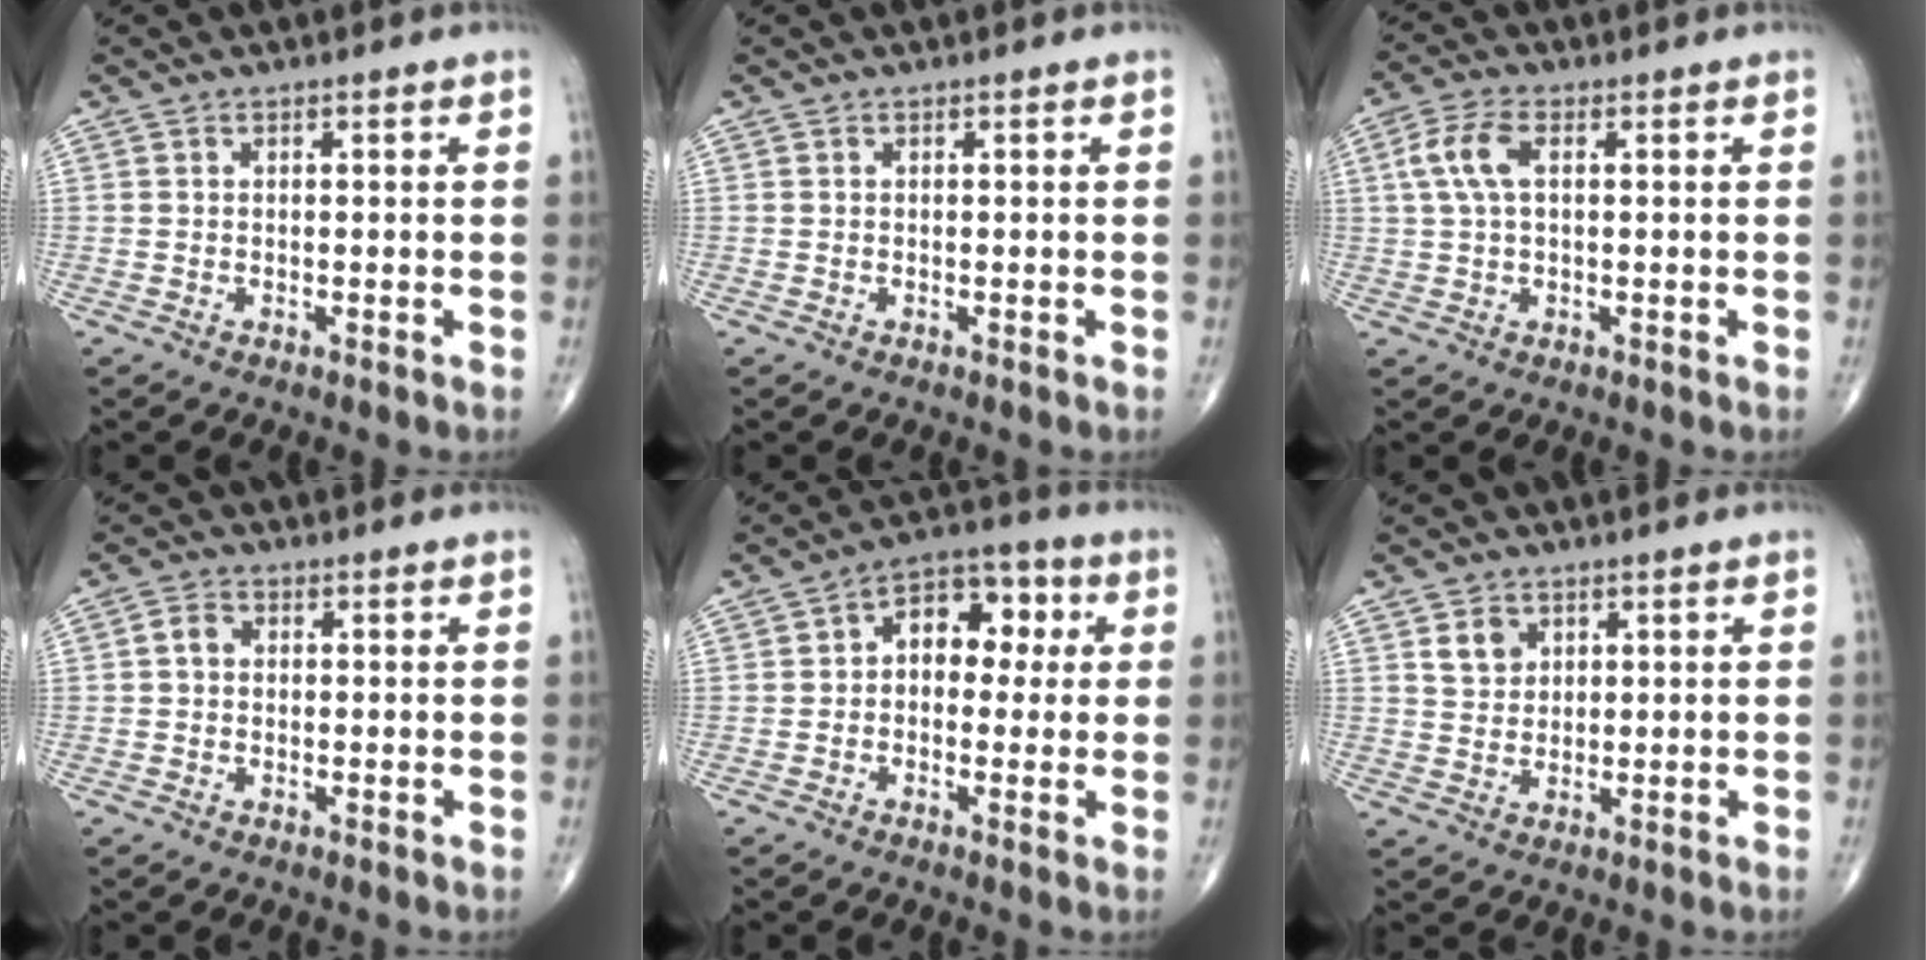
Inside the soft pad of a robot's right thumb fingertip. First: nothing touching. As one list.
[{"total": 0.0}, {"total": 6.4, "force": [1.4, 3.2, 5.4], "torque": [-0.127, 0.016, 0.026]}, {"total": 2.5, "force": [0.1, 2.0, 1.5], "torque": [-0.021, 0.009, -0.002]}, {"total": 10.1, "force": [1.5, 6.8, 7.3], "torque": [-0.064, 0.032, 0.011]}, {"total": 3.9, "force": [1.8, 3.1, 1.6], "torque": [-0.011, -0.012, 0.034]}]